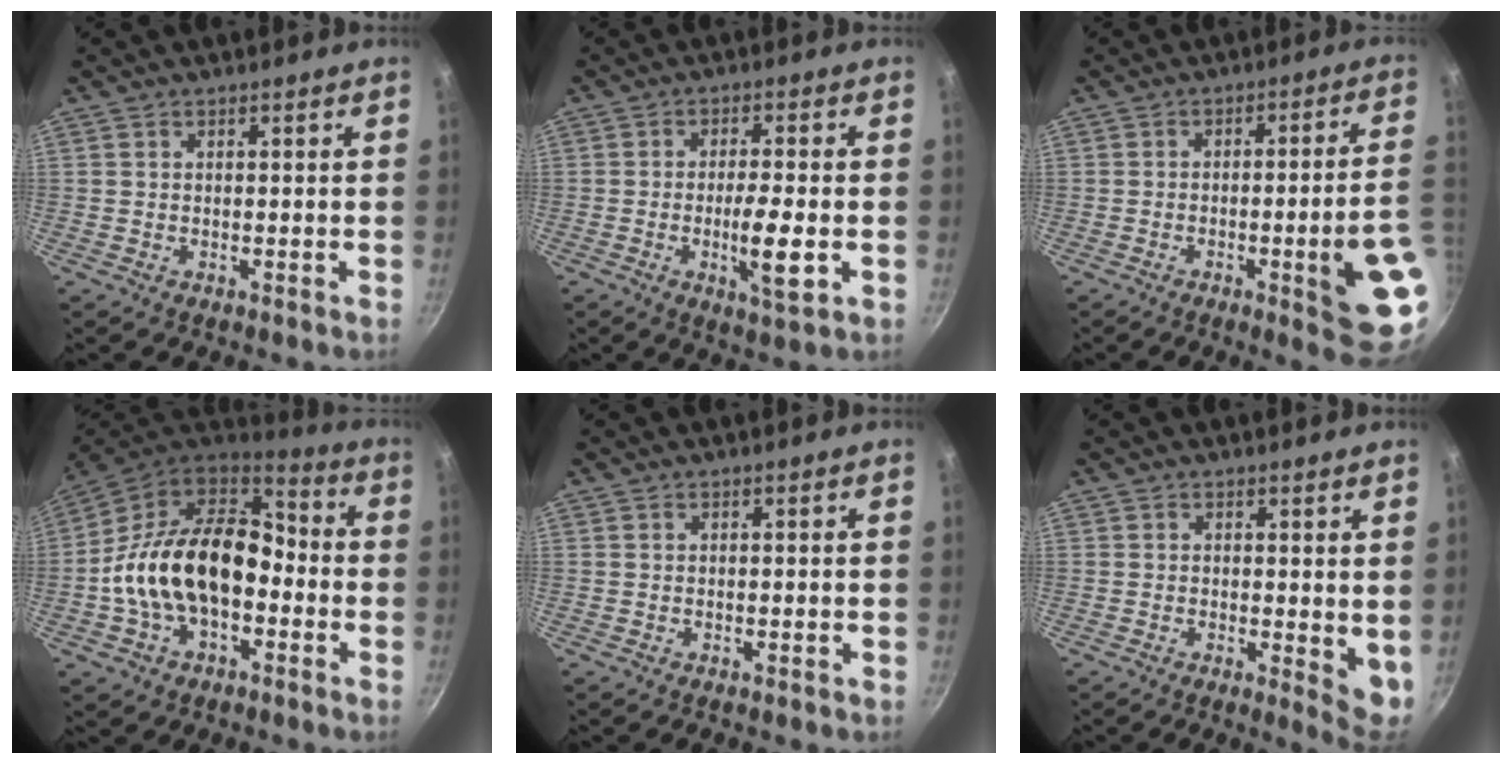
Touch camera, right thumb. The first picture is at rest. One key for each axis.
{"total": 8.0, "fx": -1.8, "fy": 1.6, "fz": 7.6, "tx": -0.128, "ty": 0.004, "tz": -0.029}
{"total": 14.2, "fx": -4.0, "fy": 2.3, "fz": 13.4, "tx": -0.150, "ty": 0.025, "tz": -0.048}
{"total": 21.8, "fx": -3.3, "fy": 14.2, "fz": 16.3, "tx": -0.263, "ty": 0.053, "tz": -0.068}
{"total": 0.0}
{"total": 5.2, "fx": 0.6, "fy": 2.2, "fz": 4.7, "tx": -0.057, "ty": -0.015, "tz": 0.008}